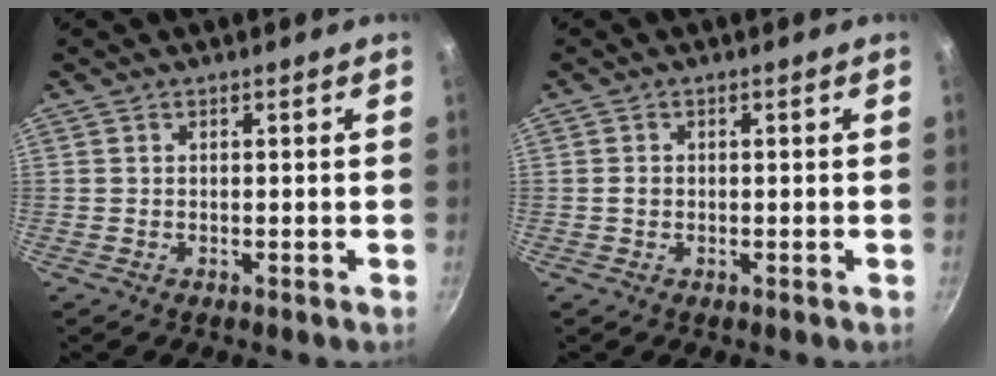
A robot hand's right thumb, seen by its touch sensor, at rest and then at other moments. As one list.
[{"total": 1.1, "force": [-0.1, 0.9, 0.5], "torque": [-0.006, 0.004, -0.003]}]